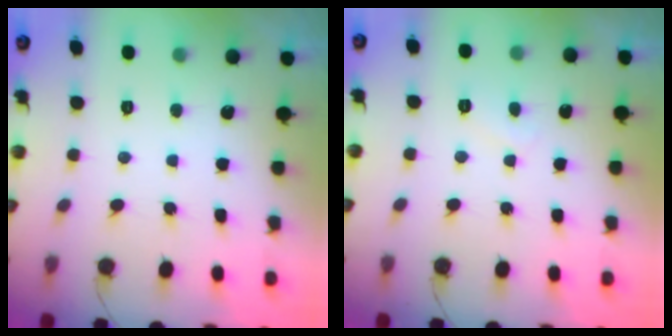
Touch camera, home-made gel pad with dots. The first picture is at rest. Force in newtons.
{"total": 3.8, "press": 3.7, "slide": 0.5}